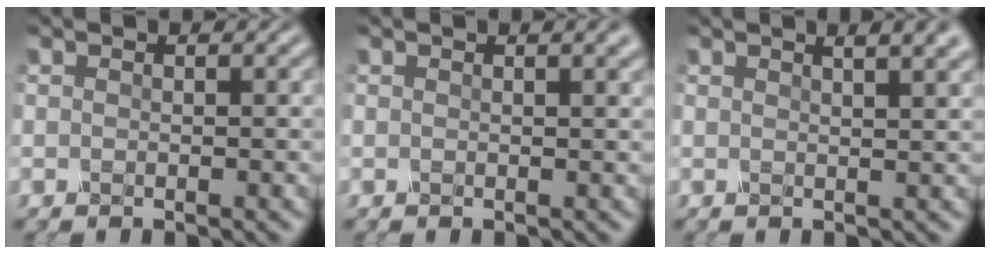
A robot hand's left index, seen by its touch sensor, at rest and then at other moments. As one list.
[{"total": 2.1, "force": [1.2, 0.7, 1.5], "torque": [-0.010, 0.003, 0.015]}, {"total": 4.7, "force": [2.7, 1.9, 3.3], "torque": [-0.011, 0.027, 0.002]}]